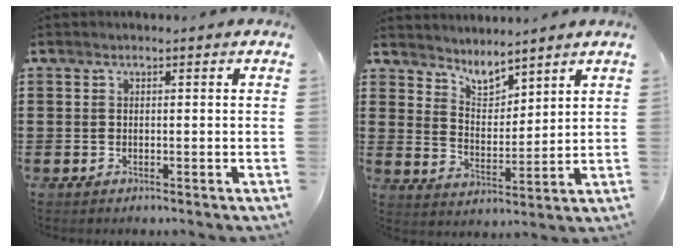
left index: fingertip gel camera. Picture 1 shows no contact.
{"total": 4.7, "force": [4.5, 1.0, 1.1], "torque": [-0.038, -0.019, 0.082]}